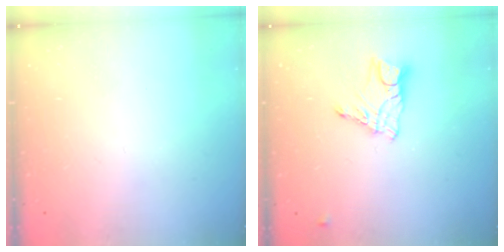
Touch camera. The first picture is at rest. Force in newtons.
{"total": 10.2, "press": 10.2, "slide": 0.8}